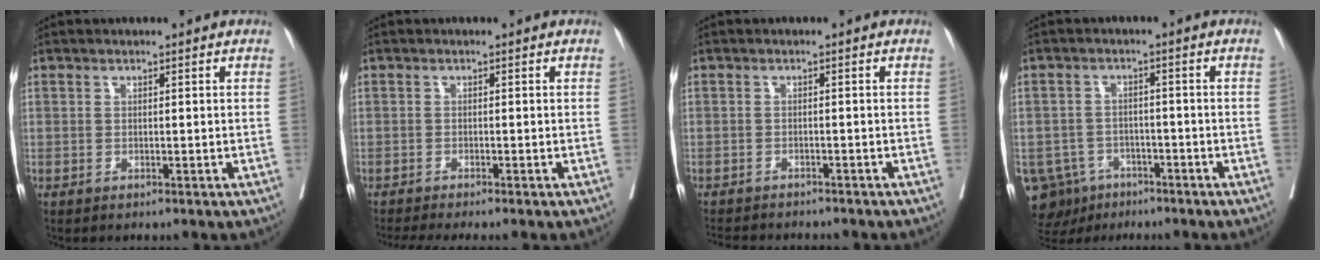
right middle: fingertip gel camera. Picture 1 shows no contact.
{"total": 4.4, "force": [-3.8, -0.4, 2.2], "torque": [-0.025, -0.010, -0.063]}
{"total": 8.7, "force": [-7.9, 1.8, 3.0], "torque": [-0.043, -0.007, -0.105]}
{"total": 8.2, "force": [-5.2, 6.2, 1.8], "torque": [-0.039, 0.002, -0.075]}